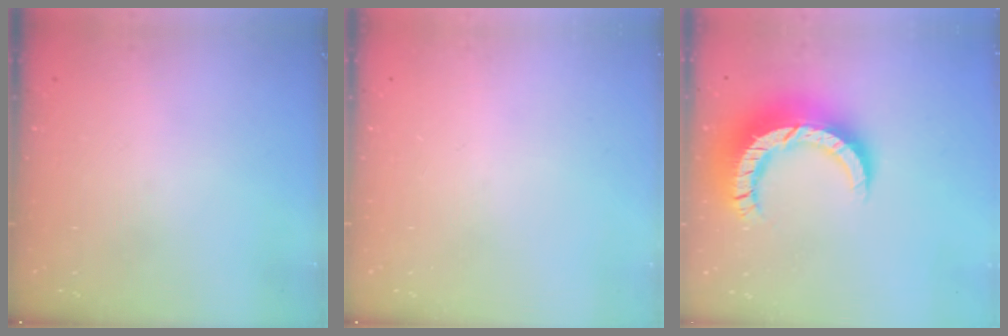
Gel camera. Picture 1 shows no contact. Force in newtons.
{"total": 0.0}
{"total": 16.1, "press": 16.0, "slide": 1.4}